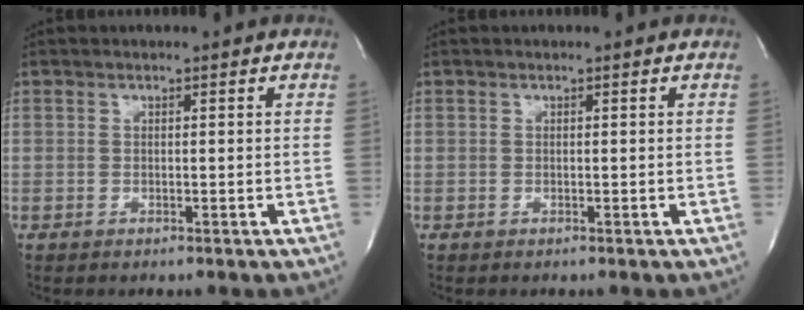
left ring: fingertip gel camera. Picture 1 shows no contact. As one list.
[{"total": 0.0}]